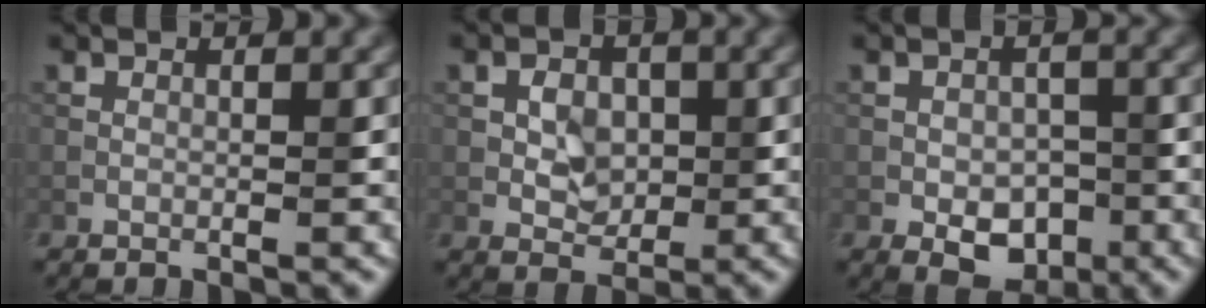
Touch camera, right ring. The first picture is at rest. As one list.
[{"total": 2.5, "force": [0.0, 2.1, 1.3], "torque": [-0.025, -0.004, 0.006]}, {"total": 3.2, "force": [-1.5, 2.2, 1.8], "torque": [-0.029, -0.005, -0.019]}]